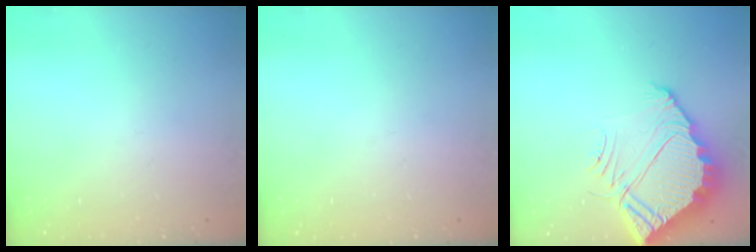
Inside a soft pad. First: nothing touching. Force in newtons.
{"total": 0.0}
{"total": 8.4, "press": 8.4, "slide": 0.5}